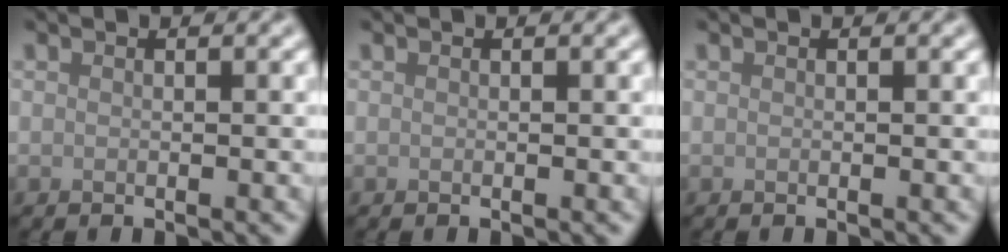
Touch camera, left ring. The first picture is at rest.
{"total": 0.0}
{"total": 0.0}